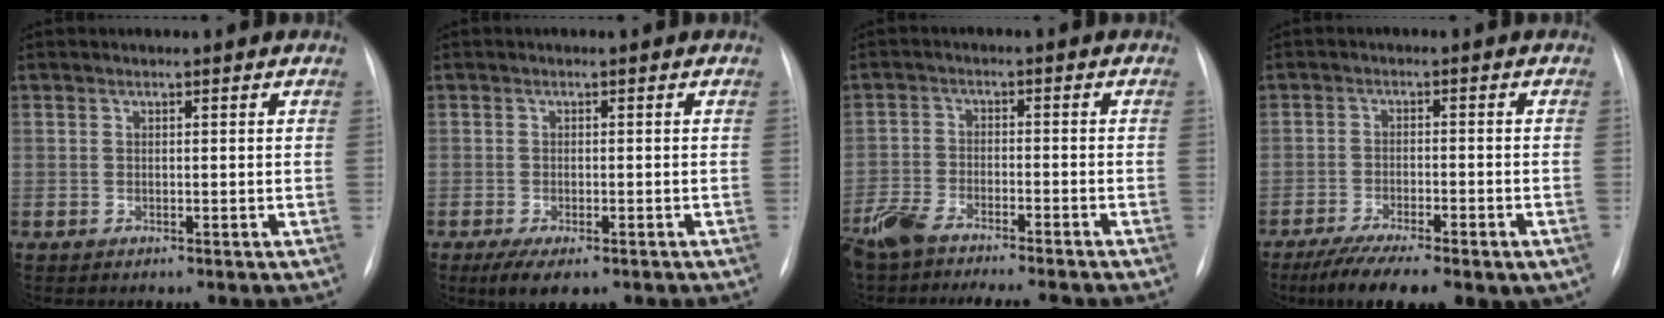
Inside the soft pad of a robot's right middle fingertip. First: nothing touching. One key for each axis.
{"total": 5.0, "fx": -3.2, "fy": 1.7, "fz": 3.4, "tx": -0.055, "ty": -0.010, "tz": -0.048}
{"total": 12.7, "fx": -10.8, "fy": 2.4, "fz": 6.3, "tx": -0.116, "ty": -0.013, "tz": -0.172}
{"total": 14.3, "fx": -9.6, "fy": 4.4, "fz": 9.6, "tx": -0.147, "ty": -0.014, "tz": -0.144}